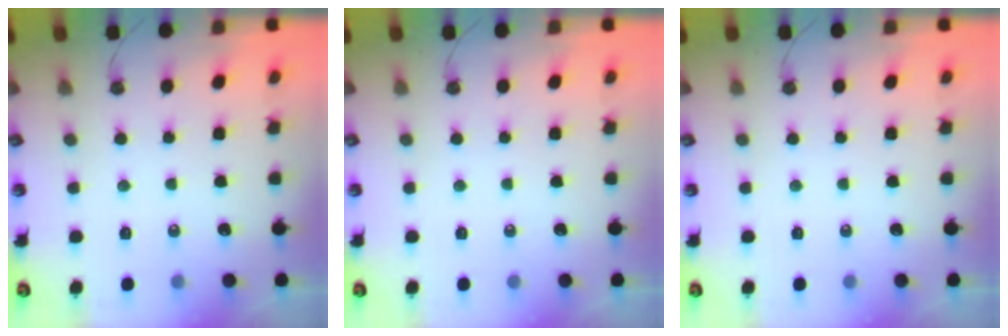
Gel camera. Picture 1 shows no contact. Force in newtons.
{"total": 0.0}
{"total": 0.0}